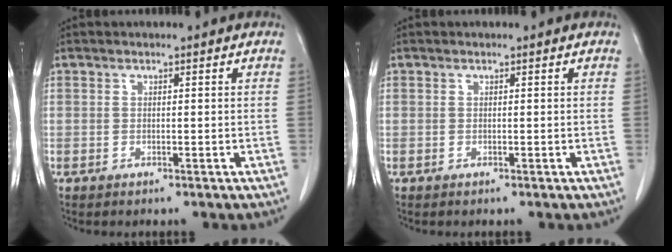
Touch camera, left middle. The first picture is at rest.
{"total": 0.0}